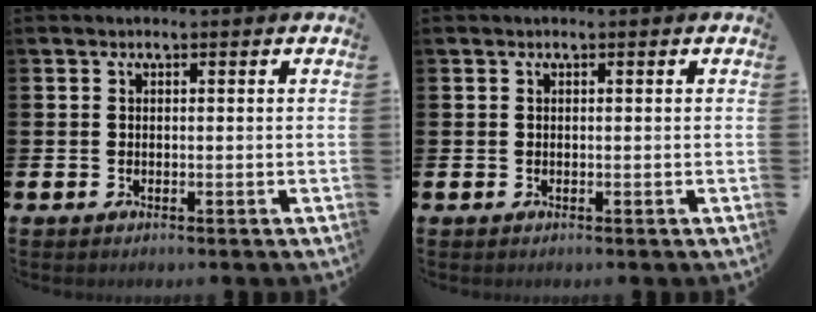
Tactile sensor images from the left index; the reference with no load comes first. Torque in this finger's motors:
{"motor_torque": [-0.03, 0.00, 0.03, 0.01]}